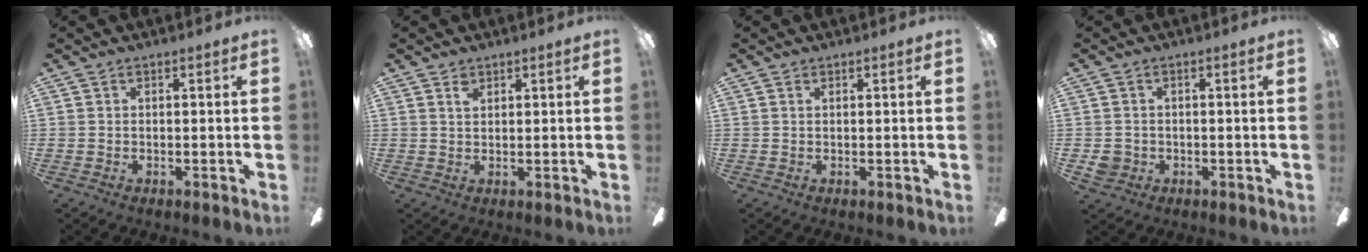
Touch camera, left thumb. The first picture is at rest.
{"total": 2.3, "force": [1.6, 1.3, 1.0], "torque": [-0.016, -0.004, 0.028]}
{"total": 0.5, "force": [0.3, 0.3, 0.3], "torque": [-0.007, 0.003, 0.006]}
{"total": 3.2, "force": [-0.6, 2.9, 1.1], "torque": [-0.019, 0.007, -0.009]}